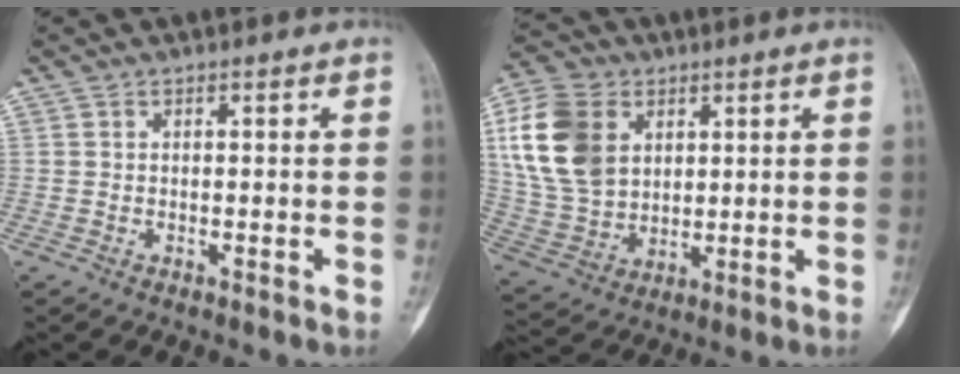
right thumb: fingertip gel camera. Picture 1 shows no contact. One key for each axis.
{"total": 16.0, "fx": 4.7, "fy": 11.8, "fz": 9.8, "tx": -0.178, "ty": -0.003, "tz": 0.093}